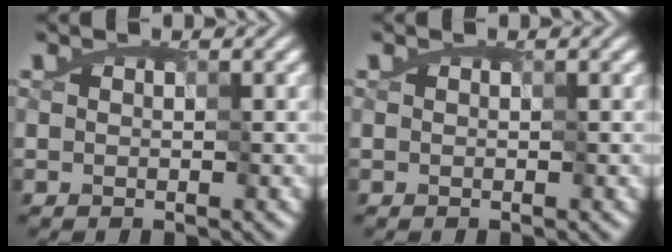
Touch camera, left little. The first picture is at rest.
{"total": 0.0}